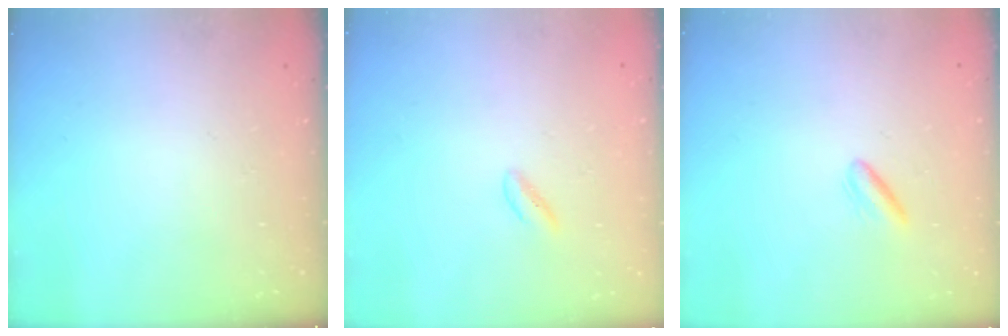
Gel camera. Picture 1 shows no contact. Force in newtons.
{"total": 0.7, "press": 0.6, "slide": 0.5}
{"total": 3.3, "press": 3.1, "slide": 1.2}